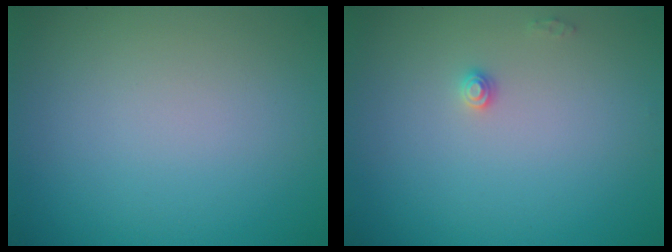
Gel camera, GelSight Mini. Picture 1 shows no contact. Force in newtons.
{"total": 0.9, "press": 0.9, "slide": 0.1}